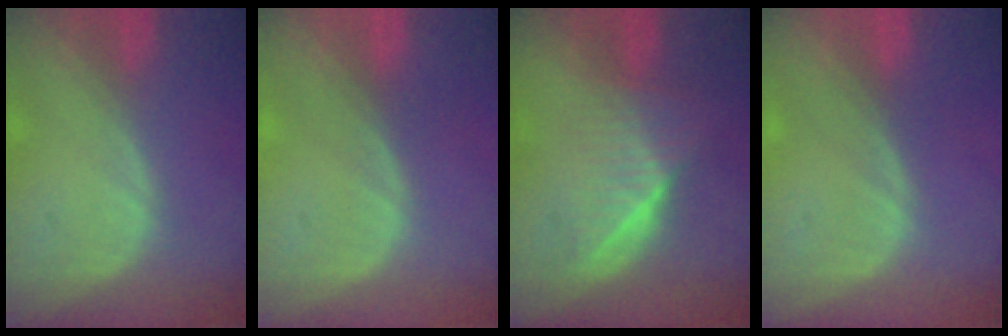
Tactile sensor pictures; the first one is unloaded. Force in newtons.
{"total": 0.0}
{"total": 6.5, "press": 5.9, "slide": 2.7}
{"total": 0.0}